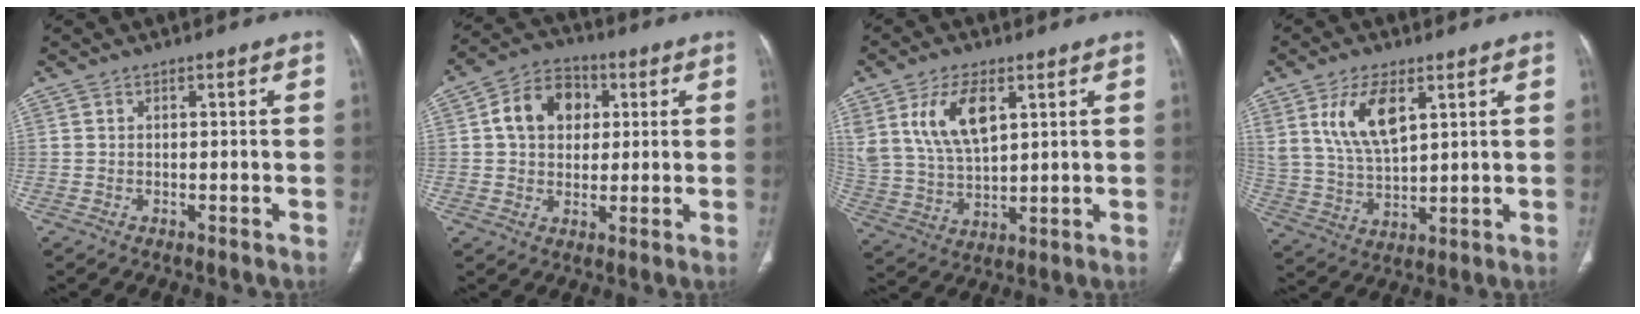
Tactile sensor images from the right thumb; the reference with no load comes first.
{"total": 10.7, "force": [2.3, 8.3, 6.4], "torque": [-0.081, 0.010, 0.031]}
{"total": 12.3, "force": [5.2, 6.4, 9.1], "torque": [-0.170, -0.016, 0.113]}
{"total": 11.3, "force": [5.1, 5.4, 8.5], "torque": [-0.156, -0.020, 0.108]}